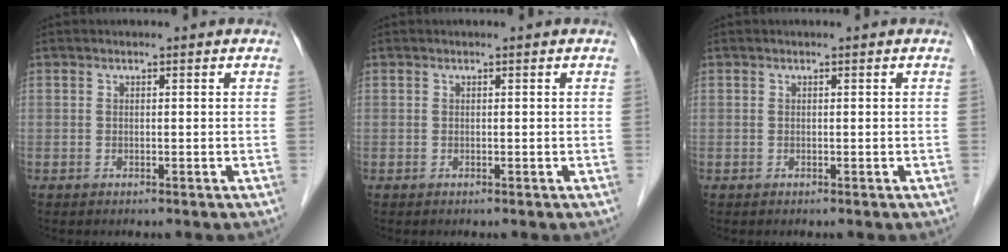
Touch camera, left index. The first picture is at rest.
{"total": 0.0}
{"total": 0.0}